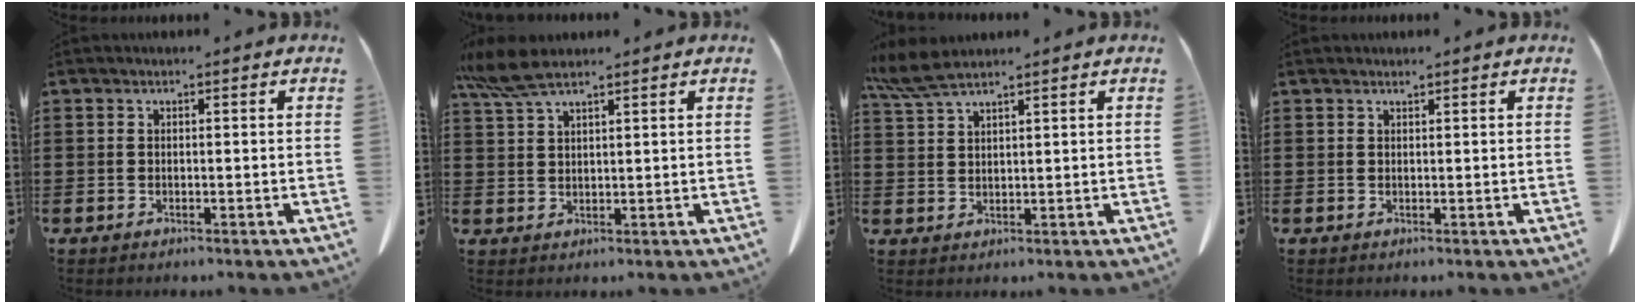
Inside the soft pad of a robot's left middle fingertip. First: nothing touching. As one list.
[{"total": 5.9, "force": [4.4, 0.9, 3.7], "torque": [-0.090, -0.007, 0.082]}, {"total": 4.8, "force": [3.9, 0.4, 2.7], "torque": [-0.063, -0.007, 0.074]}, {"total": 0.7, "force": [0.6, -0.1, 0.2], "torque": [-0.006, -0.003, 0.014]}]